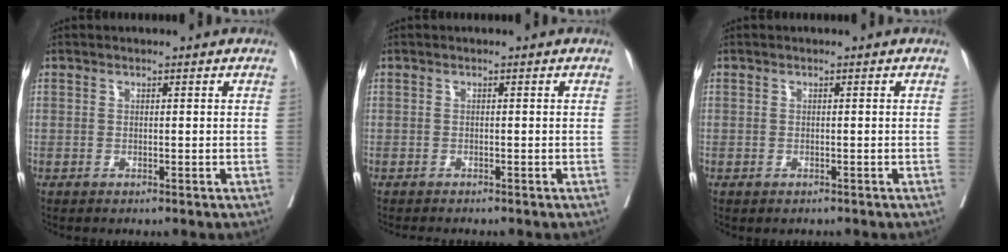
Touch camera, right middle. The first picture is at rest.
{"total": 2.0, "force": [-1.8, 0.3, 0.7], "torque": [-0.012, -0.004, -0.024]}
{"total": 0.6, "force": [-0.5, 0.3, 0.1], "torque": [-0.006, 0.001, -0.007]}